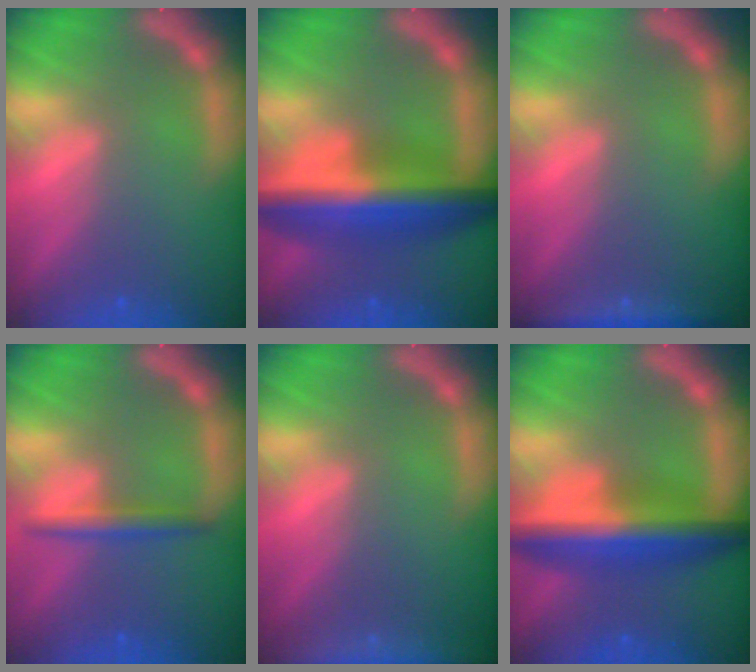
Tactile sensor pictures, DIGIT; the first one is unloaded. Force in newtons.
{"total": 10.1}
{"total": 2.9}
{"total": 2.5}
{"total": 8.0}
{"total": 8.5}